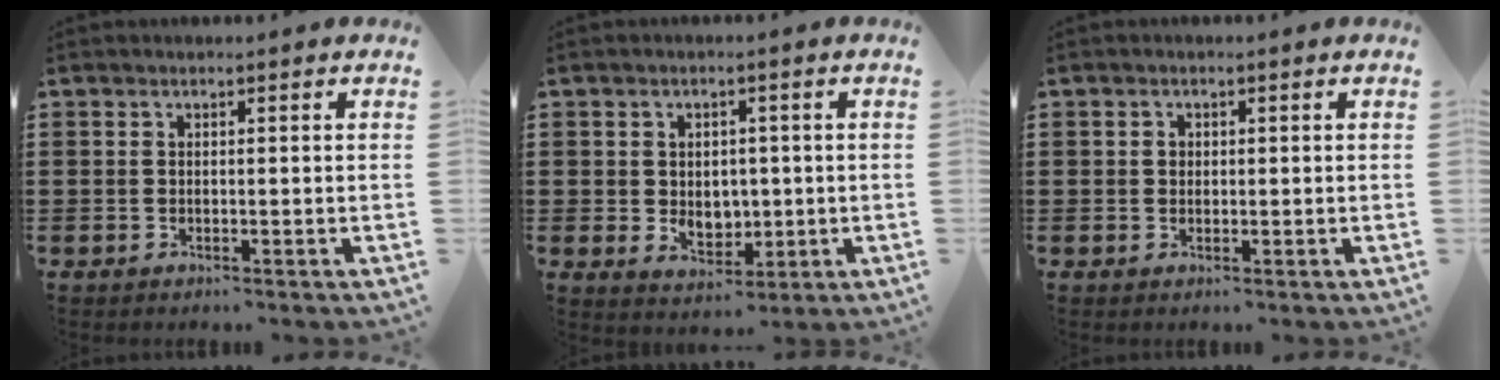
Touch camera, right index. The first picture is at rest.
{"total": 4.1, "force": [0.2, 3.3, 2.4], "torque": [-0.040, 0.004, -0.001]}
{"total": 1.0, "force": [0.2, 0.9, 0.4], "torque": [-0.010, 0.003, 0.005]}